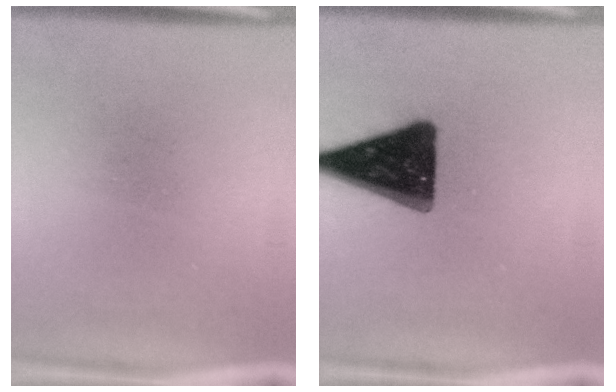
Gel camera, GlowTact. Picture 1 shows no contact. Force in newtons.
{"total": 15.4}